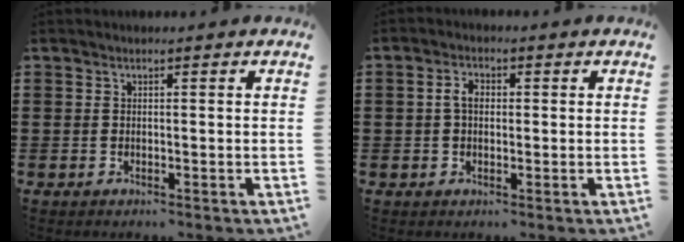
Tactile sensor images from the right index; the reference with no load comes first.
{"total": 2.8, "force": [0.1, 1.8, 2.2], "torque": [-0.052, 0.005, -0.003]}